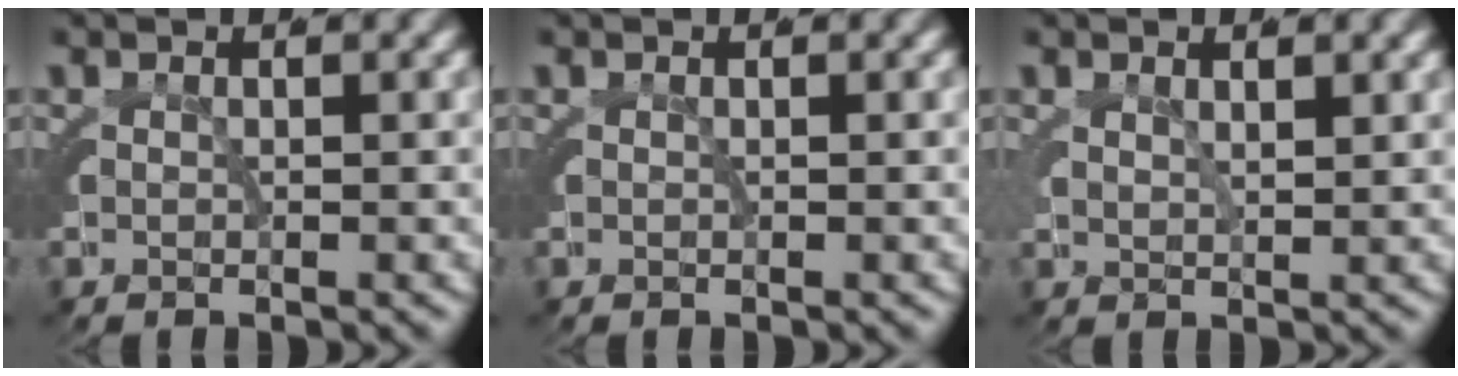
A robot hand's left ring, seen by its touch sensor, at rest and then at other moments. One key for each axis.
{"total": 0.0}
{"total": 1.6, "fx": 1.3, "fy": 0.4, "fz": 0.8, "tx": -0.019, "ty": -0.005, "tz": 0.029}